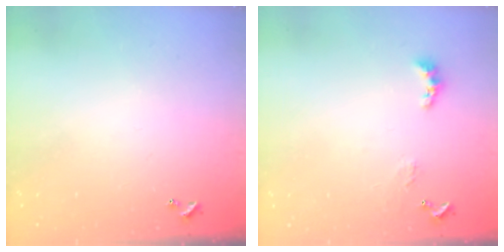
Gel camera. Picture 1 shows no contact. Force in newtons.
{"total": 2.3, "press": 2.2, "slide": 0.7}